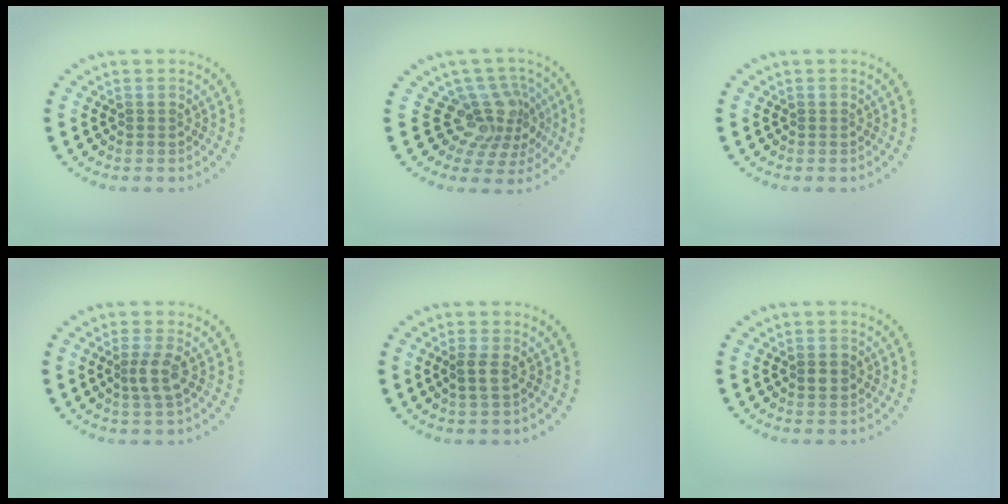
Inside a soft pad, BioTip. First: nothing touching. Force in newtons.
{"total": 4.0, "press": 3.1, "slide": 2.5}
{"total": 0.0}
{"total": 2.0, "press": 1.6, "slide": 1.1}
{"total": 1.4, "press": 1.3, "slide": 0.4}
{"total": 1.5, "press": 1.5, "slide": 0.1}